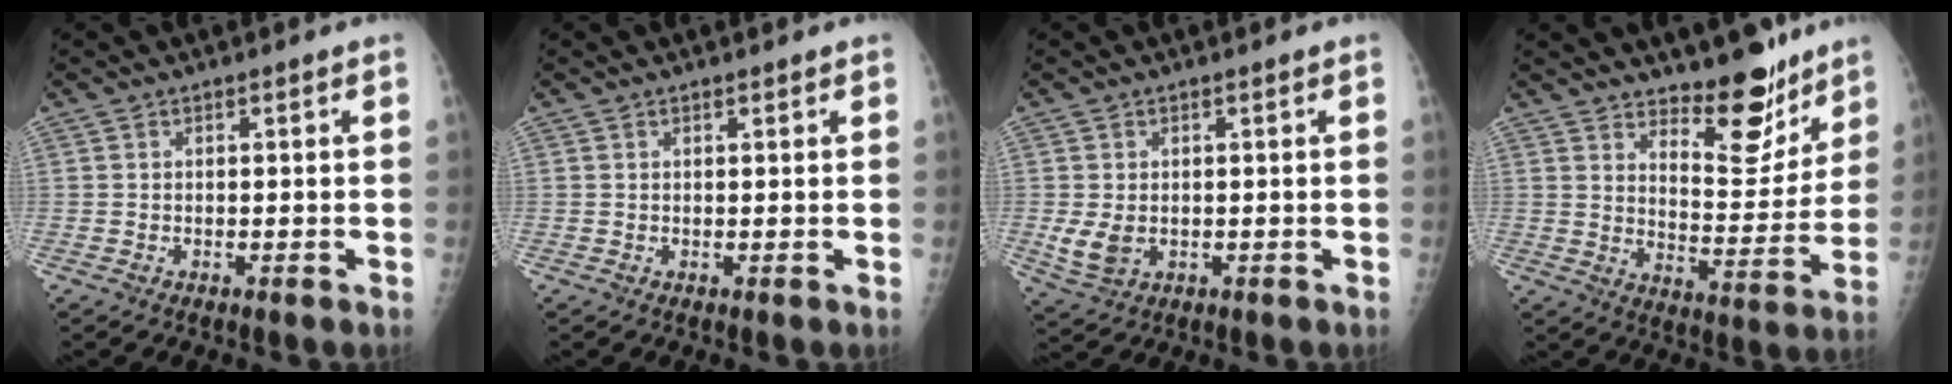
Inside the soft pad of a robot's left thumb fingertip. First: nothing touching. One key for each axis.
{"total": 0.5, "fx": 0.5, "fy": 0.2, "fz": 0.2, "tx": -0.006, "ty": -0.004, "tz": 0.007}
{"total": 4.4, "fx": -0.2, "fy": 3.2, "fz": 3.0, "tx": -0.059, "ty": -0.011, "tz": 0.006}
{"total": 12.2, "fx": 9.5, "fy": 4.6, "fz": 6.2, "tx": -0.049, "ty": -0.081, "tz": 0.153}